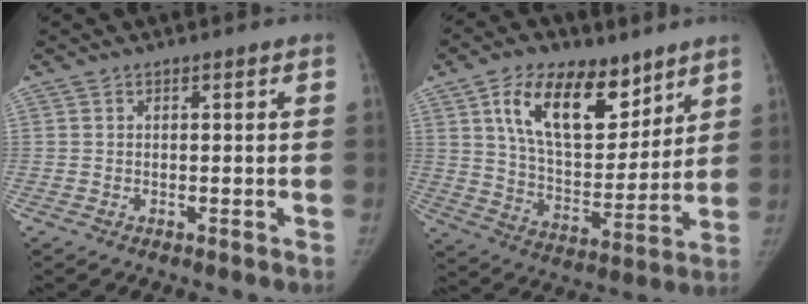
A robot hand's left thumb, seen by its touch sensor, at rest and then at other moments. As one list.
[{"total": 18.4, "force": [9.9, 9.9, 11.8], "torque": [-0.150, -0.052, 0.180]}]